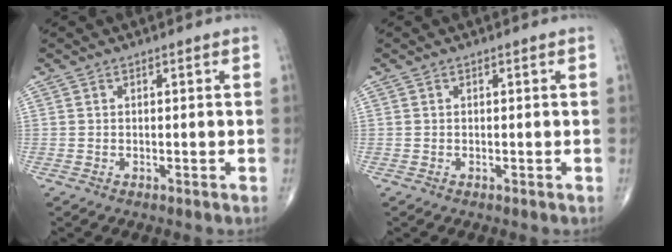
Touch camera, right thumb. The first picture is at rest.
{"total": 0.0}